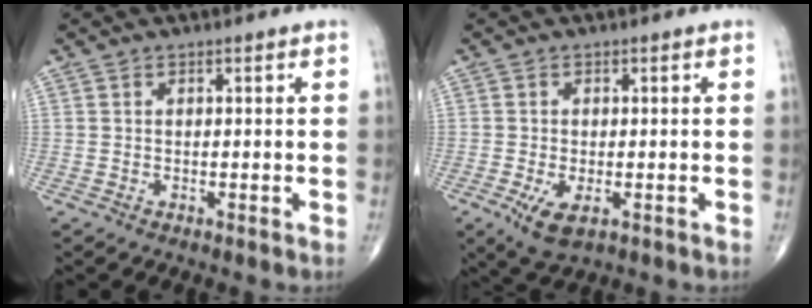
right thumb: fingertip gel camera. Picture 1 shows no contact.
{"total": 5.0, "force": [-1.8, 2.3, 4.1], "torque": [-0.078, -0.012, -0.027]}